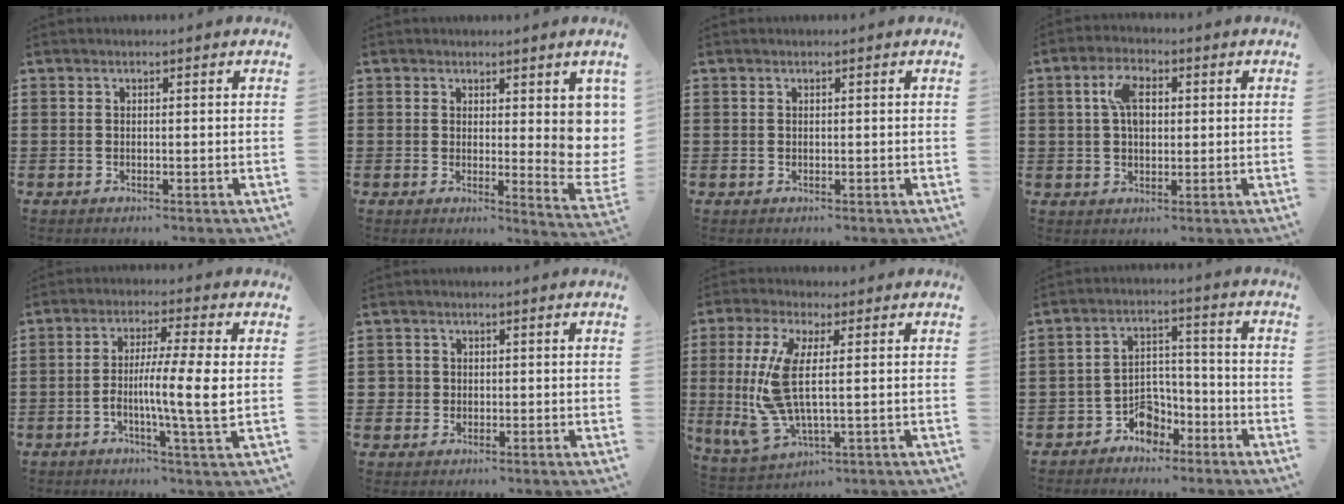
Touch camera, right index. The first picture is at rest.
{"total": 5.1, "force": [2.5, 2.4, 3.8], "torque": [-0.038, -0.020, 0.041]}
{"total": 0.0}
{"total": 5.4, "force": [1.1, 2.9, 4.4], "torque": [-0.094, 0.015, 0.017]}
{"total": 8.3, "force": [-1.0, -0.1, 8.3], "torque": [-0.138, -0.009, -0.024]}
{"total": 1.6, "force": [-0.1, 1.6, 0.2], "torque": [-0.010, 0.007, -0.005]}
{"total": 10.9, "force": [0.5, 3.9, 10.2], "torque": [-0.240, -0.025, 0.006]}
{"total": 5.3, "force": [-3.7, 3.2, 1.8], "torque": [-0.034, 0.016, -0.070]}